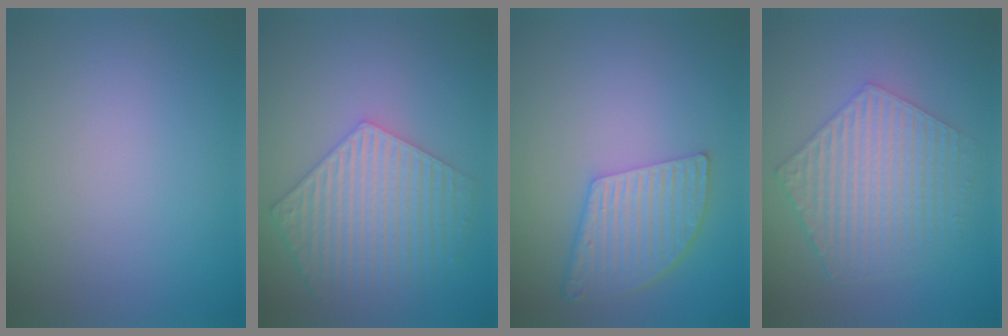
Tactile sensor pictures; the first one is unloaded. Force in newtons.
{"total": 5.8, "press": 4.6, "slide": 3.5}
{"total": 5.2, "press": 3.9, "slide": 3.4}
{"total": 6.0, "press": 4.3, "slide": 4.1}